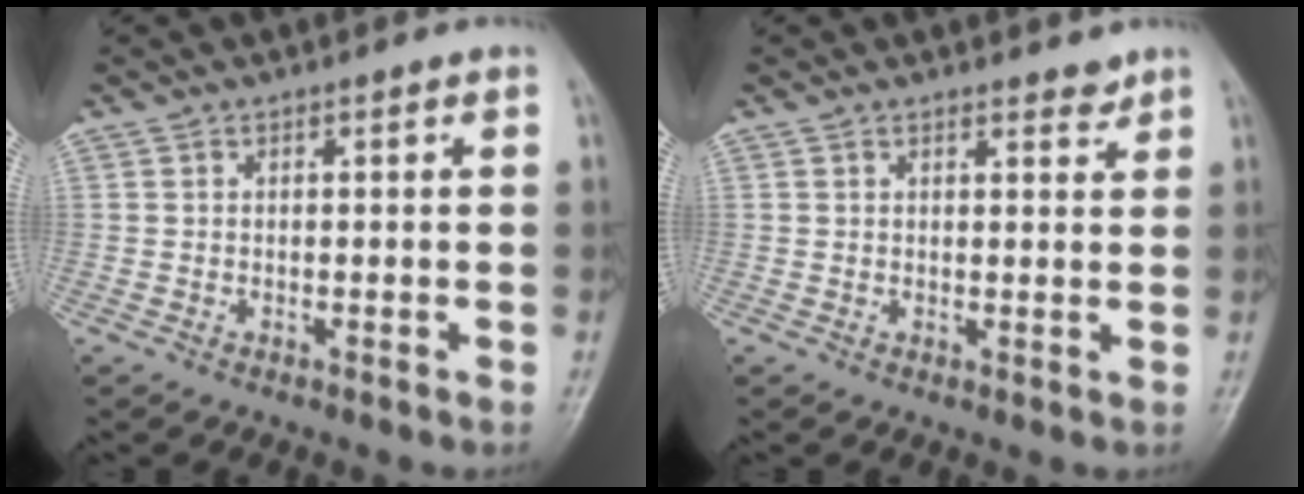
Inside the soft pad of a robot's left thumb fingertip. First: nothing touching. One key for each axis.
{"total": 2.2, "fx": 1.9, "fy": 0.8, "fz": 0.7, "tx": 0.003, "ty": -0.013, "tz": 0.023}